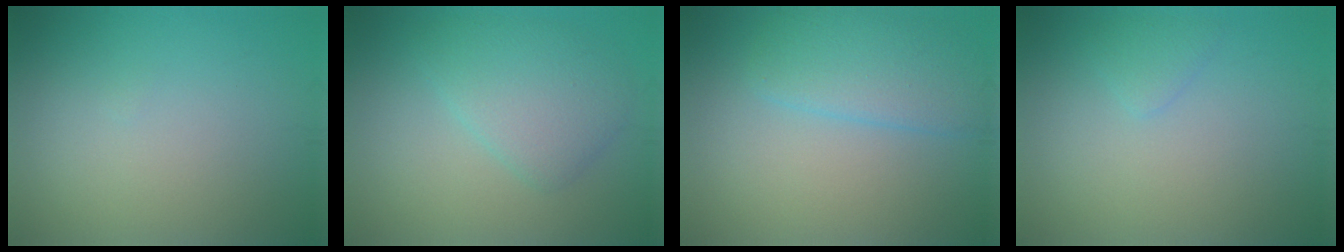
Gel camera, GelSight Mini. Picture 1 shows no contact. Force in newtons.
{"total": 4.2, "press": 4.2, "slide": 0.0}
{"total": 4.4, "press": 4.4, "slide": 0.2}
{"total": 1.2, "press": 1.1, "slide": 0.1}